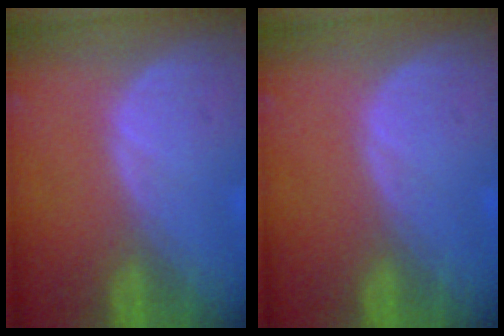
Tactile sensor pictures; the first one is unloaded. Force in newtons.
{"total": 0.0}